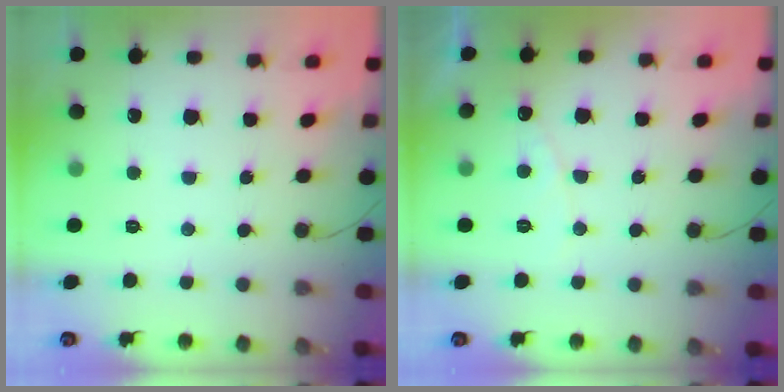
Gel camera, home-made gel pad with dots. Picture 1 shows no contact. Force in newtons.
{"total": 4.5, "press": 4.5, "slide": 0.4}